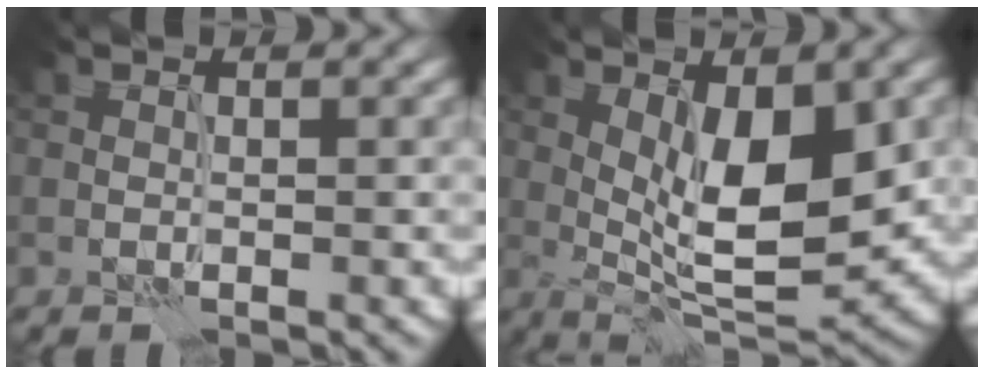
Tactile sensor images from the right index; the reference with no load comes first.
{"total": 9.2, "force": [0.7, 3.1, 8.7], "torque": [-0.134, -0.003, 0.011]}